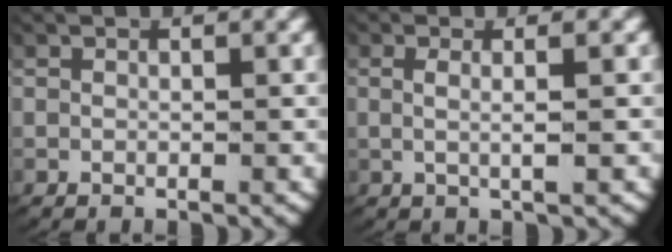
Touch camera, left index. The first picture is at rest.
{"total": 2.1, "force": [0.2, 0.4, 2.1], "torque": [-0.046, -0.006, 0.009]}